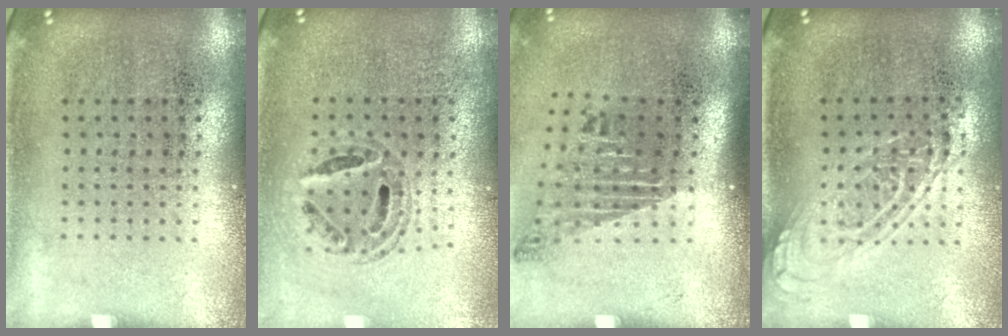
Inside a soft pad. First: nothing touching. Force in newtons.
{"total": 0.6, "press": 0.6, "slide": 0.2}
{"total": 1.8, "press": 1.2, "slide": 1.4}
{"total": 1.4, "press": 1.2, "slide": 0.8}